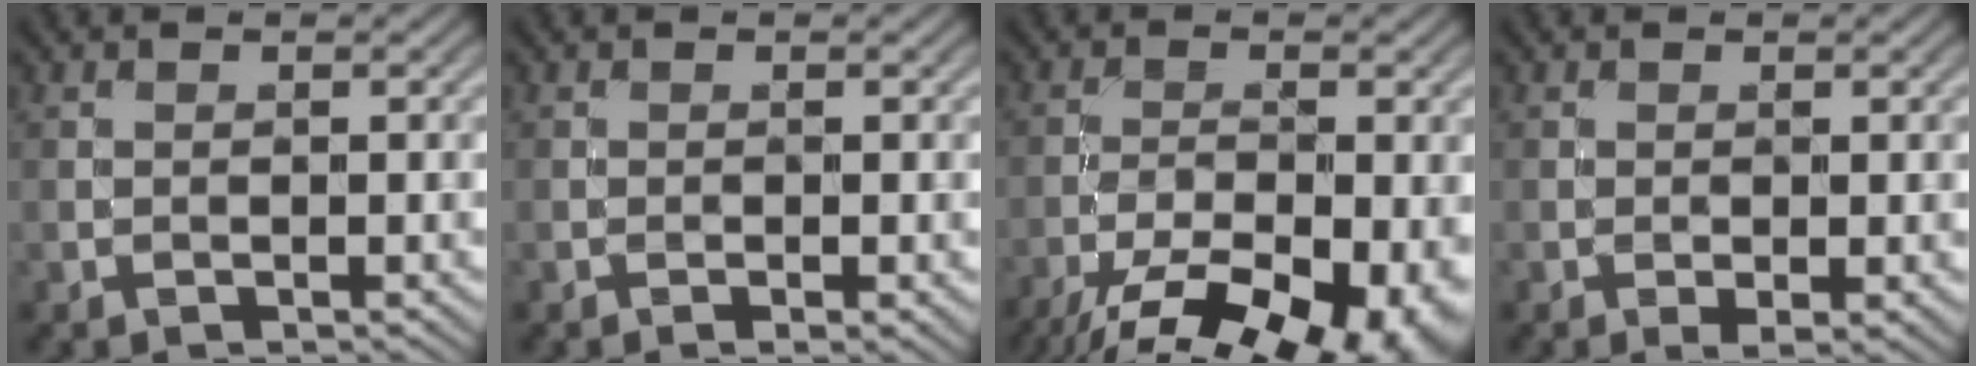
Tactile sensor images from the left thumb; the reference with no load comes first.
{"total": 1.8, "force": [-0.7, 0.4, 1.6], "torque": [-0.029, 0.000, -0.014]}
{"total": 15.8, "force": [-9.7, 6.4, 10.8], "torque": [-0.185, -0.040, -0.137]}
{"total": 2.7, "force": [-0.9, 0.8, 2.4], "torque": [-0.039, -0.003, -0.010]}